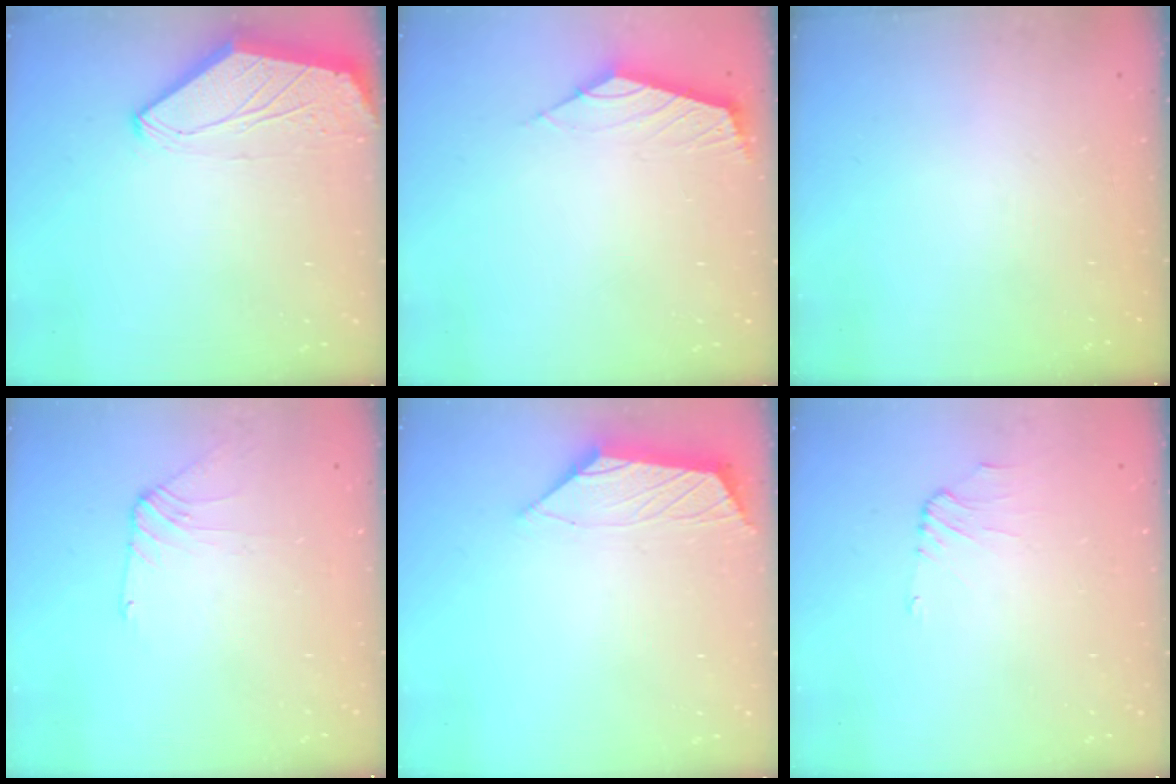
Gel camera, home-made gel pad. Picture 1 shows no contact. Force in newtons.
{"total": 2.6, "press": 2.5, "slide": 0.6}
{"total": 0.0}
{"total": 4.2, "press": 4.1, "slide": 0.8}
{"total": 1.6, "press": 1.5, "slide": 0.6}
{"total": 0.5, "press": 0.3, "slide": 0.4}